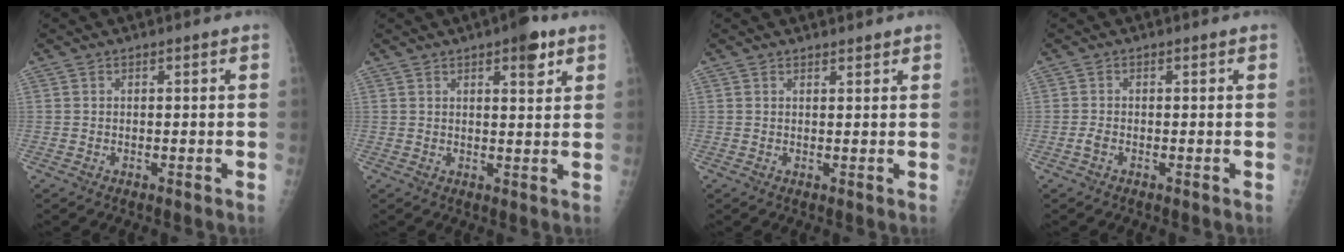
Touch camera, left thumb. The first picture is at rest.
{"total": 5.4, "force": [3.1, 1.9, 4.0], "torque": [-0.040, -0.012, 0.037]}
{"total": 1.2, "force": [1.1, 0.4, 0.3], "torque": [0.001, -0.008, 0.016]}
{"total": 1.1, "force": [-0.5, 0.6, 0.8], "torque": [-0.018, -0.001, -0.012]}